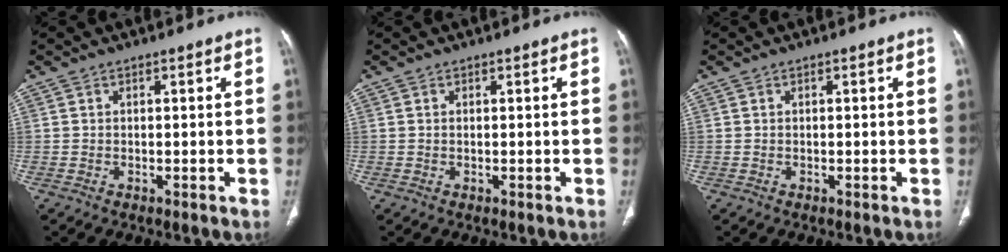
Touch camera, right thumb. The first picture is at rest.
{"total": 0.0}
{"total": 0.0}